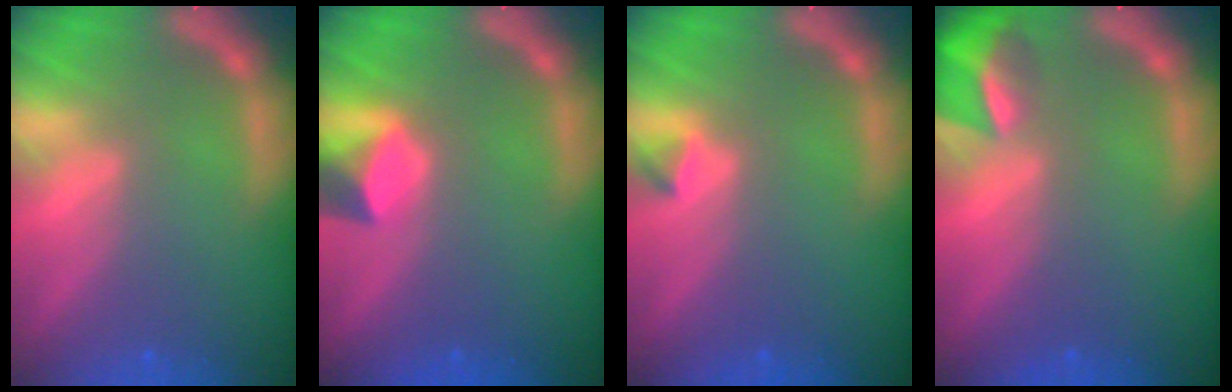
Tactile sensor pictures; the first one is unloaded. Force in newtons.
{"total": 3.0}
{"total": 0.9}
{"total": 4.4}